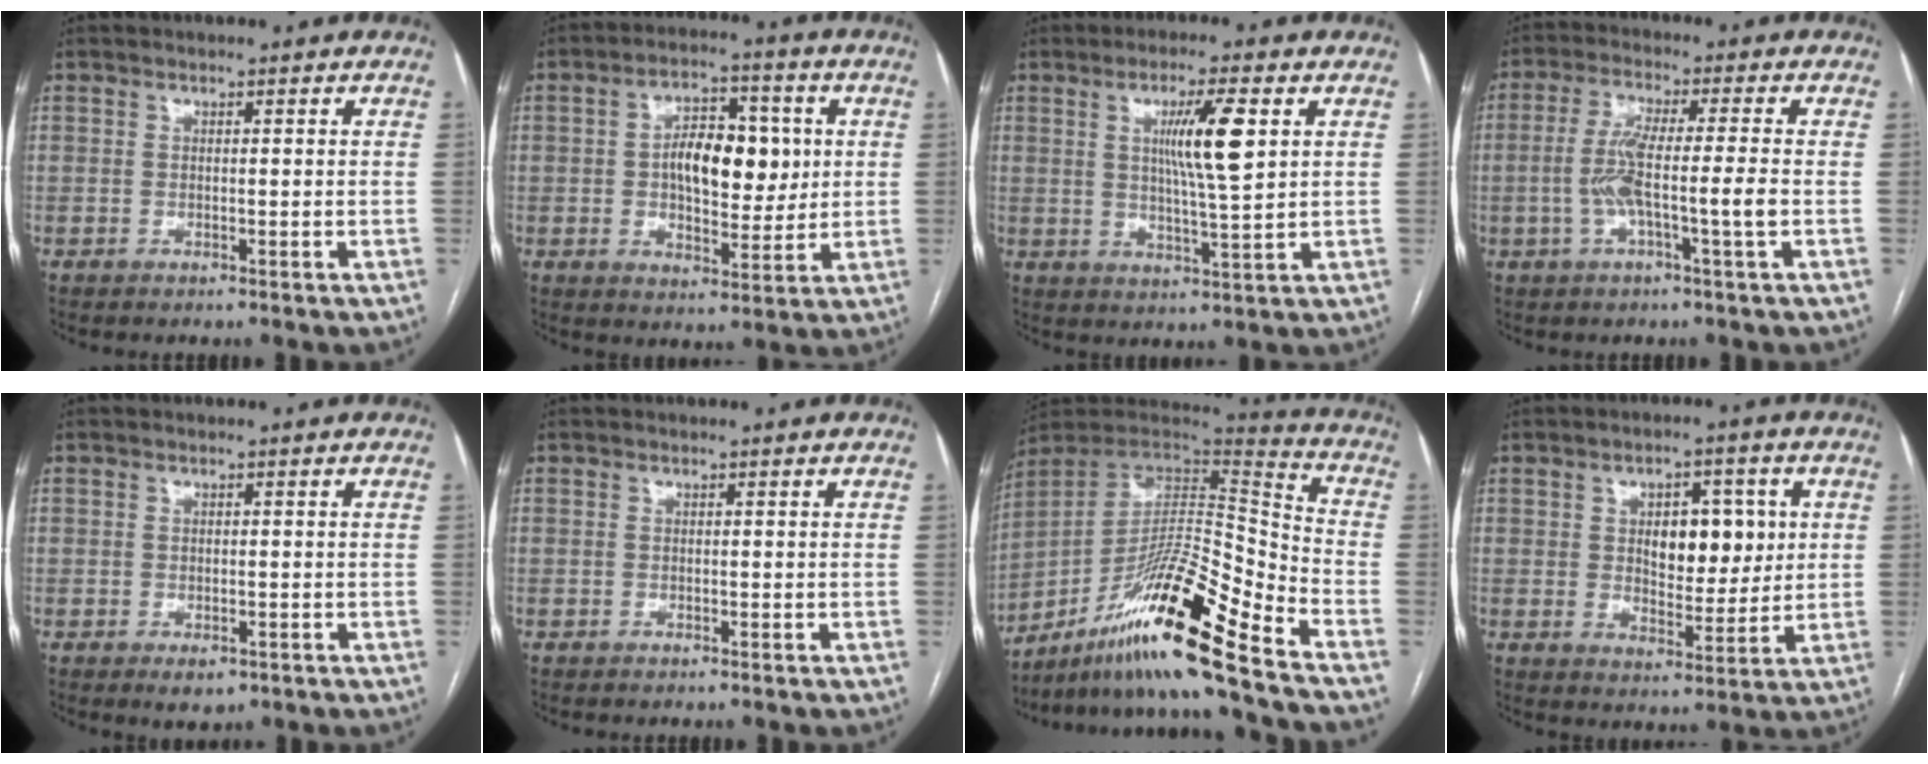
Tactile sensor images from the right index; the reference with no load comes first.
{"total": 10.6, "force": [1.1, 5.3, 9.2], "torque": [-0.149, 0.016, 0.023]}
{"total": 8.3, "force": [2.4, 0.2, 8.0], "torque": [-0.141, -0.004, 0.041]}
{"total": 7.6, "force": [-1.6, -0.3, 7.4], "torque": [-0.149, 0.005, -0.030]}
{"total": 2.4, "force": [-1.2, 1.5, 1.5], "torque": [-0.016, -0.001, -0.007]}
{"total": 0.0}
{"total": 20.5, "force": [-13.8, -0.2, 15.2], "torque": [-0.283, -0.007, -0.248]}
{"total": 8.7, "force": [1.9, 4.4, 7.2], "torque": [-0.101, 0.007, 0.036]}